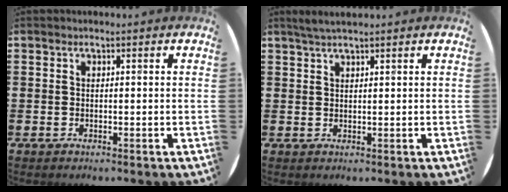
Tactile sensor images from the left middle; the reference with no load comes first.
{"total": 1.7, "force": [1.5, 0.0, 0.8], "torque": [-0.016, 0.002, 0.028]}